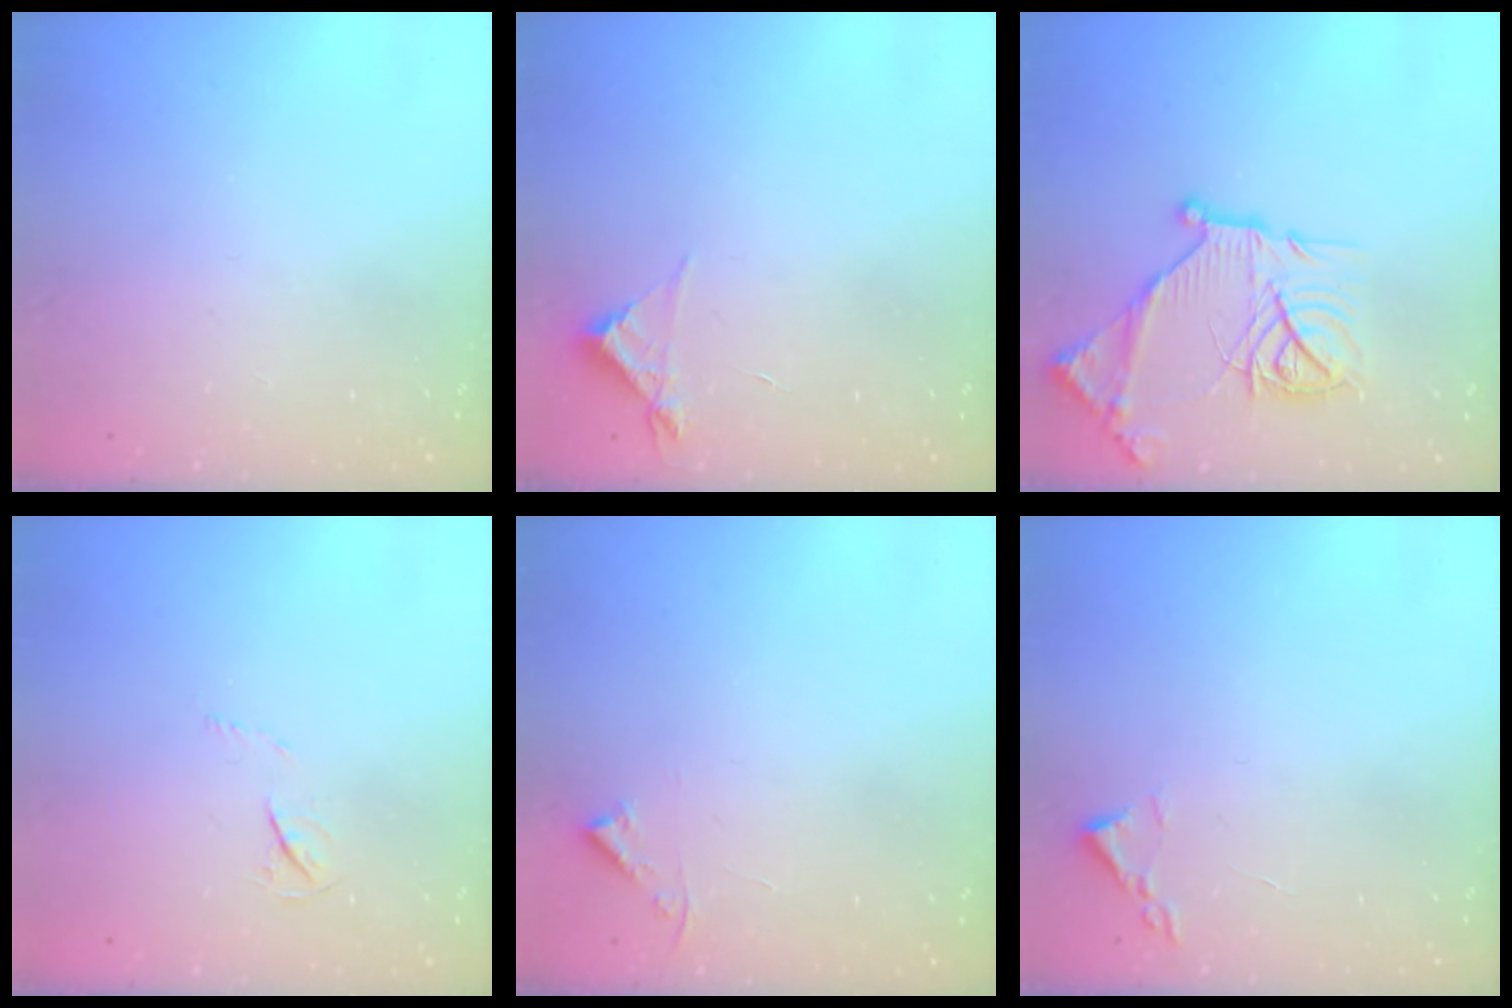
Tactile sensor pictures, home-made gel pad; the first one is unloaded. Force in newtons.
{"total": 3.0, "press": 3.0, "slide": 0.3}
{"total": 20.2, "press": 20.1, "slide": 1.9}
{"total": 3.3, "press": 3.2, "slide": 0.5}
{"total": 3.1, "press": 3.0, "slide": 0.3}
{"total": 1.8, "press": 1.7, "slide": 0.2}